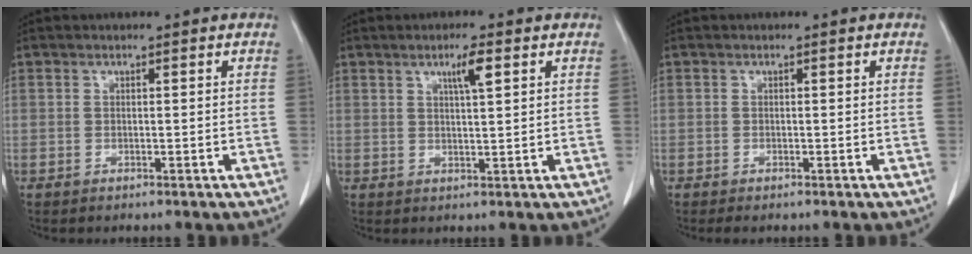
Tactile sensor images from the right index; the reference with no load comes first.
{"total": 3.6, "force": [1.8, 0.2, 3.1], "torque": [-0.054, -0.001, 0.030]}
{"total": 0.7, "force": [-0.6, 0.2, 0.4], "torque": [-0.008, -0.002, -0.006]}